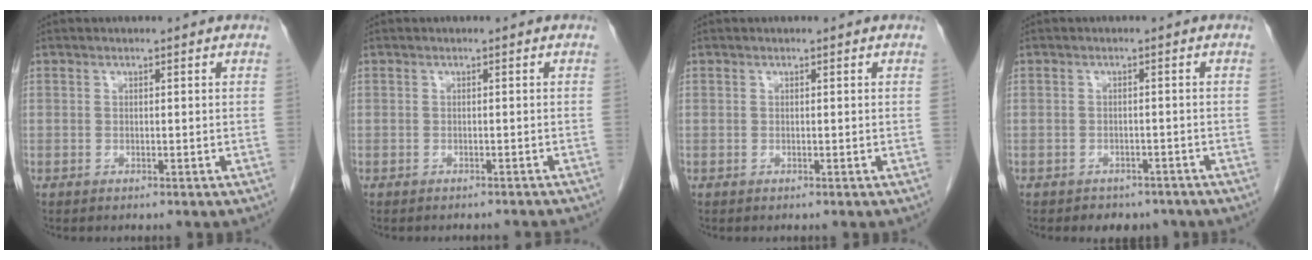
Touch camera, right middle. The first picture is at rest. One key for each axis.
{"total": 4.2, "fx": -3.9, "fy": 0.9, "fz": 1.2, "tx": -0.018, "ty": -0.008, "tz": -0.042}
{"total": 0.0}
{"total": 4.6, "fx": -3.8, "fy": 2.5, "fz": 0.8, "tx": -0.009, "ty": 0.007, "tz": -0.045}